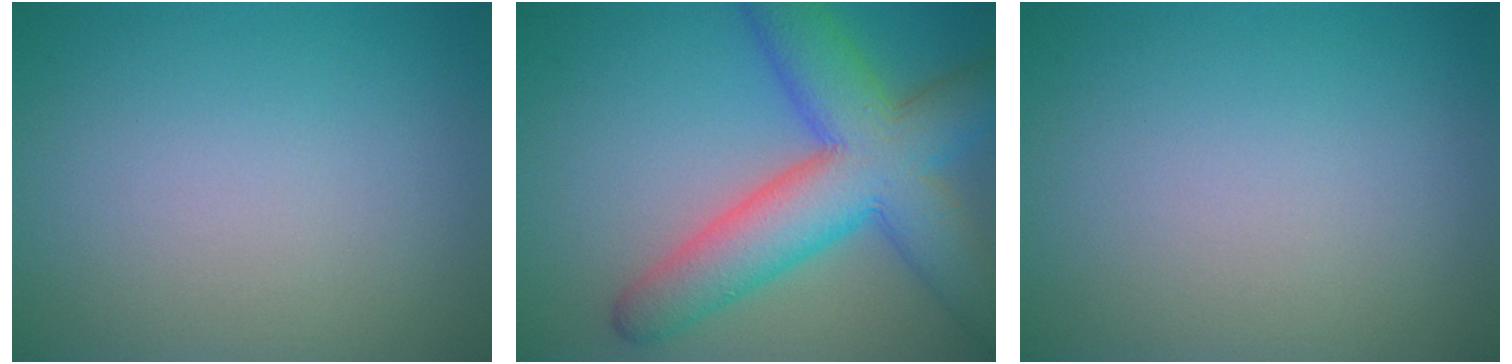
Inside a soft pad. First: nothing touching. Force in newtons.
{"total": 10.3, "press": 10.2, "slide": 0.4}
{"total": 0.0}